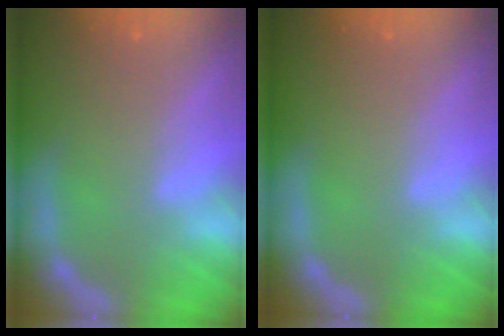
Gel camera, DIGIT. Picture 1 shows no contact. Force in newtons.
{"total": 0.0}